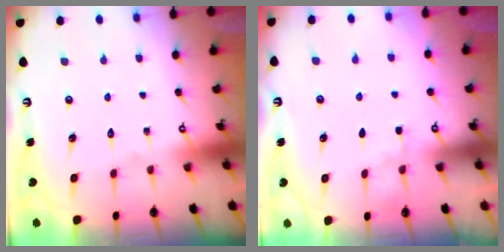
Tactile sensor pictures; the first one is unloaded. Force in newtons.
{"total": 2.1, "press": 2.1, "slide": 0.4}